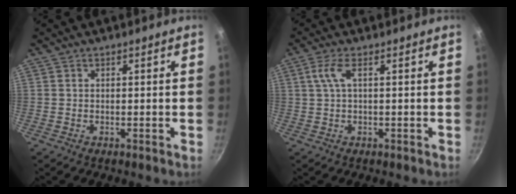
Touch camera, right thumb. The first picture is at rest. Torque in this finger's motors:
{"motor_torque": [-0.62, 0.44, 0.66, 0.25, 0.06]}